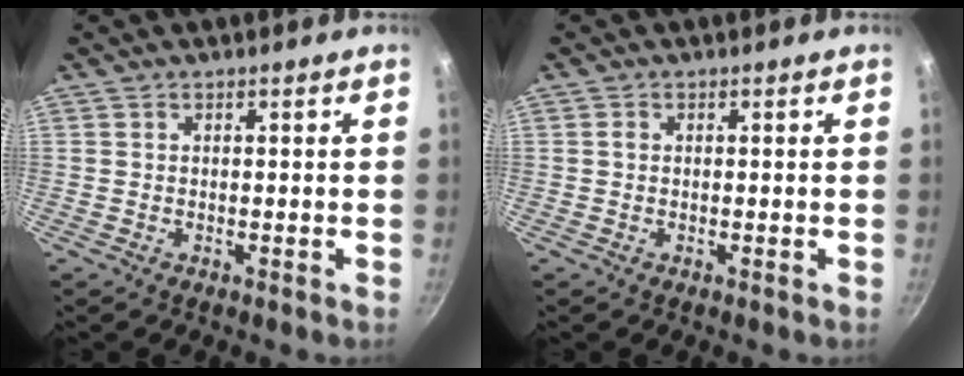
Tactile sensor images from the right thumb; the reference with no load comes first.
{"total": 0.7, "force": [0.0, 0.6, 0.3], "torque": [-0.005, 0.004, -0.001]}